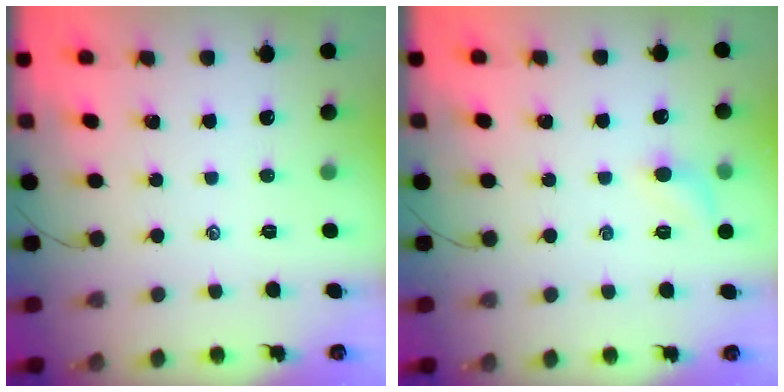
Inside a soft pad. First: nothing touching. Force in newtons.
{"total": 6.6, "press": 6.3, "slide": 1.9}